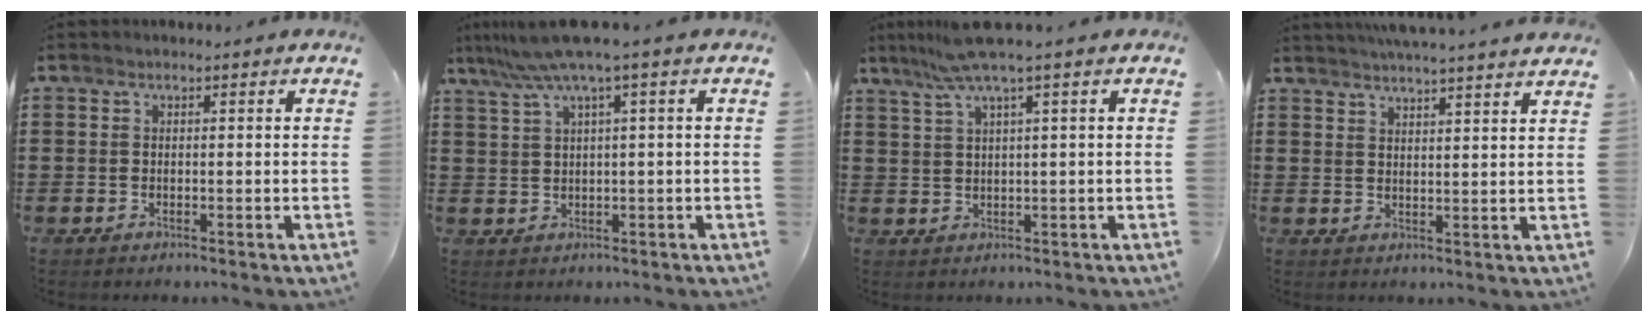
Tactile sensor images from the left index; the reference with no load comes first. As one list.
[{"total": 5.5, "force": [2.4, -0.5, 4.9], "torque": [-0.107, -0.015, 0.040]}, {"total": 5.2, "force": [2.9, -0.5, 4.3], "torque": [-0.090, -0.004, 0.050]}, {"total": 3.7, "force": [3.5, -0.7, 0.6], "torque": [-0.024, -0.016, 0.064]}]